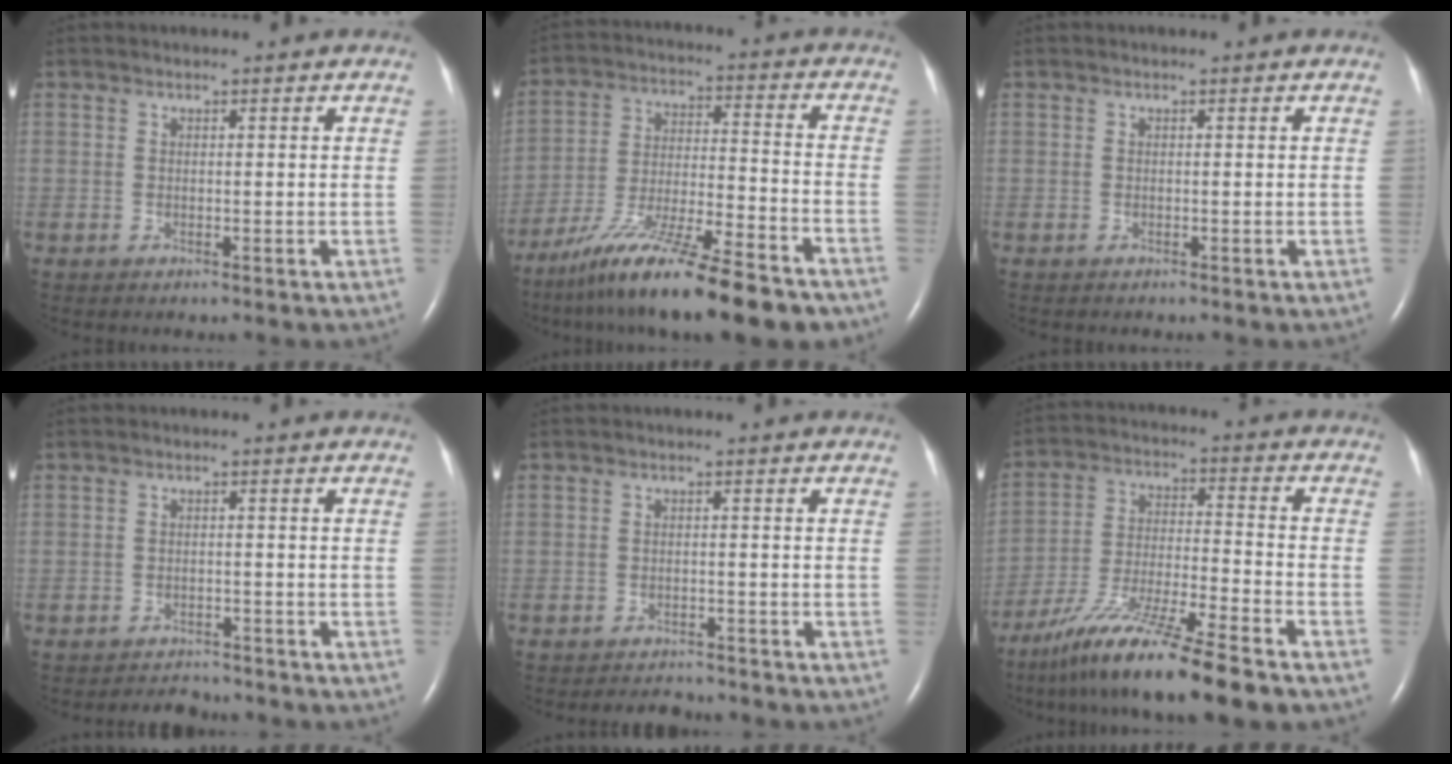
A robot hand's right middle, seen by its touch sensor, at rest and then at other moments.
{"total": 18.7, "force": [-14.4, 1.8, 11.9], "torque": [-0.197, -0.025, -0.243]}
{"total": 0.0}
{"total": 2.7, "force": [-2.6, 0.6, -0.4], "torque": [0.000, -0.006, -0.039]}
{"total": 2.8, "force": [-2.7, 0.7, 0.0], "torque": [-0.005, -0.007, -0.041]}
{"total": 14.5, "force": [-11.0, -0.2, 9.5], "torque": [-0.187, -0.033, -0.196]}